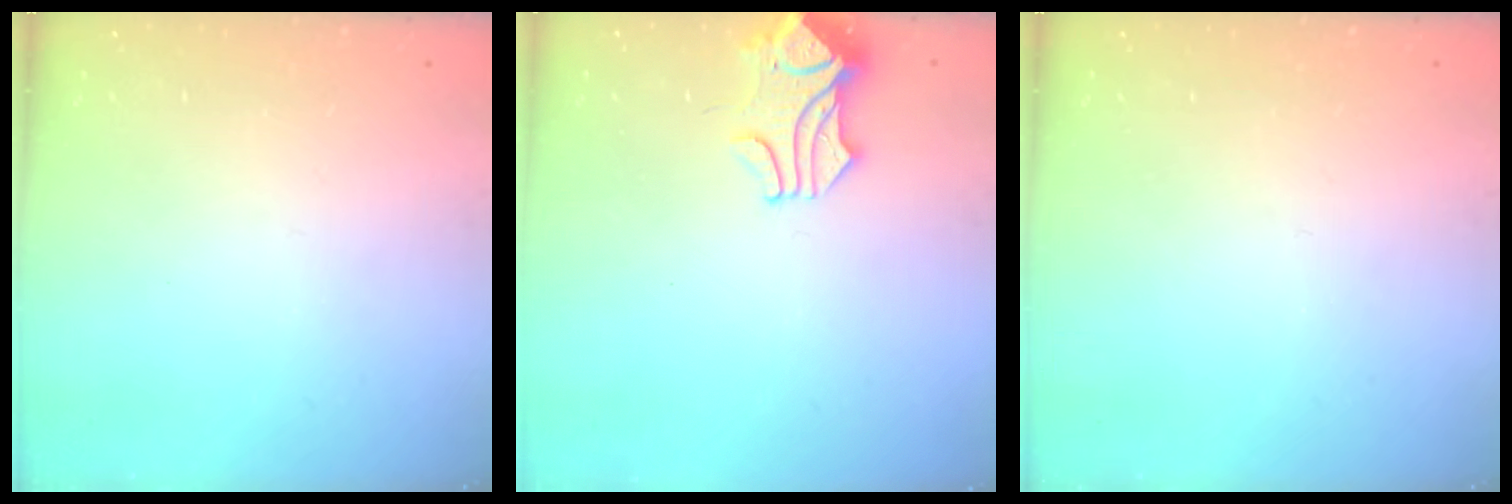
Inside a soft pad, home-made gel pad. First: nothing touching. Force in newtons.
{"total": 1.4, "press": 0.6, "slide": 1.2}
{"total": 0.0}